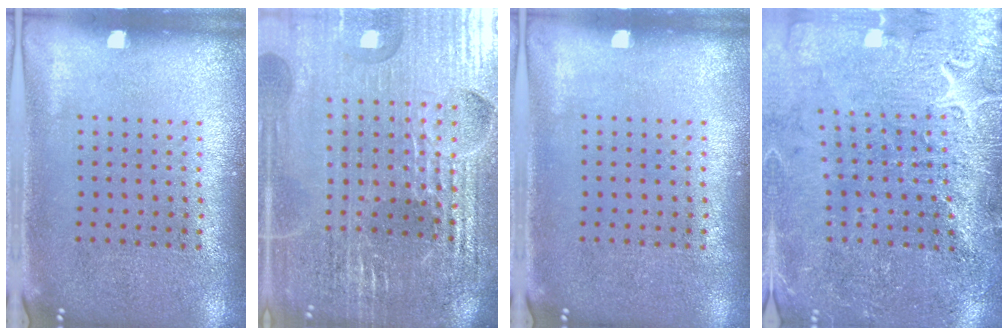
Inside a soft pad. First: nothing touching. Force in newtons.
{"total": 5.2, "press": 4.8, "slide": 2.0}
{"total": 0.0}
{"total": 3.1, "press": 3.1, "slide": 0.4}